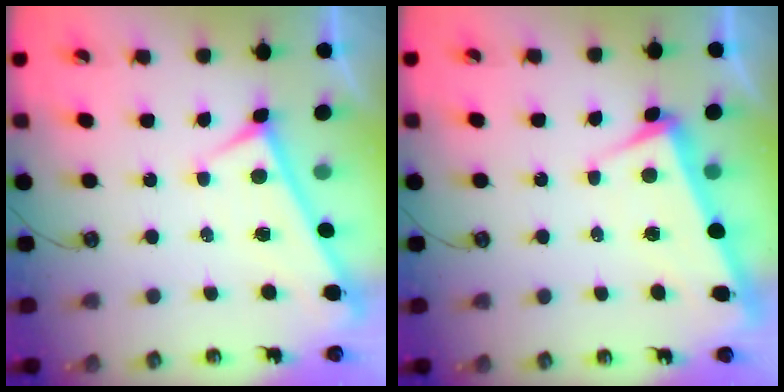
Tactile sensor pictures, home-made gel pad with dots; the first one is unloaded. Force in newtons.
{"total": 2.9, "press": 2.8, "slide": 0.8}